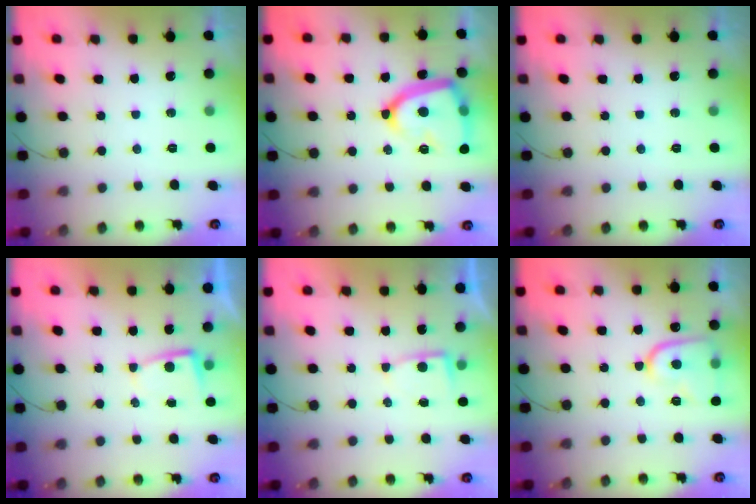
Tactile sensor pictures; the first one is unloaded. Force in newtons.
{"total": 18.7, "press": 18.6, "slide": 1.7}
{"total": 0.0}
{"total": 2.0, "press": 2.0, "slide": 0.3}
{"total": 3.3, "press": 3.3, "slide": 0.4}
{"total": 12.3, "press": 12.3, "slide": 1.1}